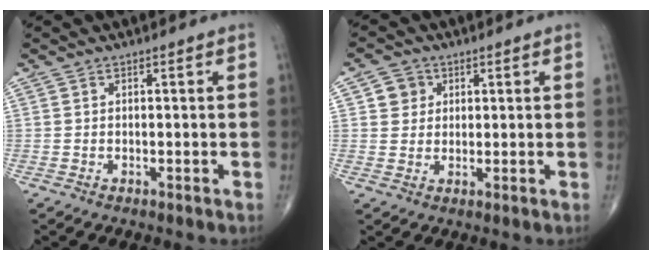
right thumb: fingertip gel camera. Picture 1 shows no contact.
{"total": 3.8, "force": [1.3, 3.5, 0.8], "torque": [0.008, -0.002, 0.017]}